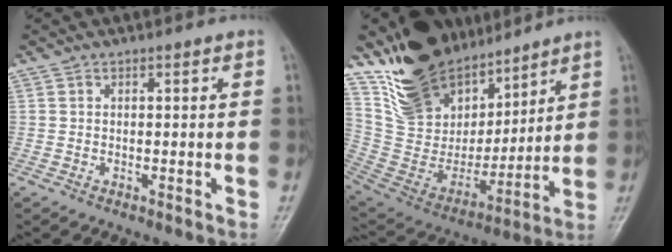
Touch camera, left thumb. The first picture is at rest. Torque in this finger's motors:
{"motor_torque": [1.83, -0.19, 1.35, -1.42, 0.13]}